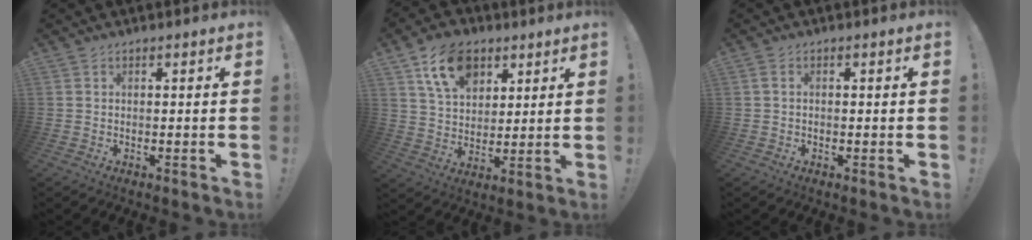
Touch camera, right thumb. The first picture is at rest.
{"total": 14.1, "force": [7.5, 9.3, 7.4], "torque": [-0.125, -0.021, 0.144]}
{"total": 1.0, "force": [-0.2, 0.3, 0.9], "torque": [-0.020, 0.004, -0.003]}